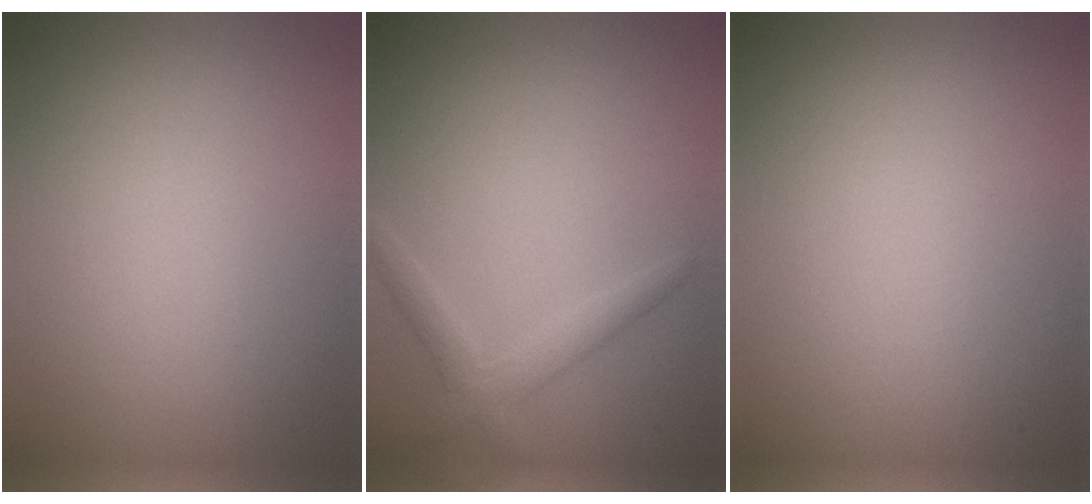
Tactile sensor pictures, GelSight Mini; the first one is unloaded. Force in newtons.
{"total": 2.0, "press": 2.0, "slide": 0.1}
{"total": 0.0}